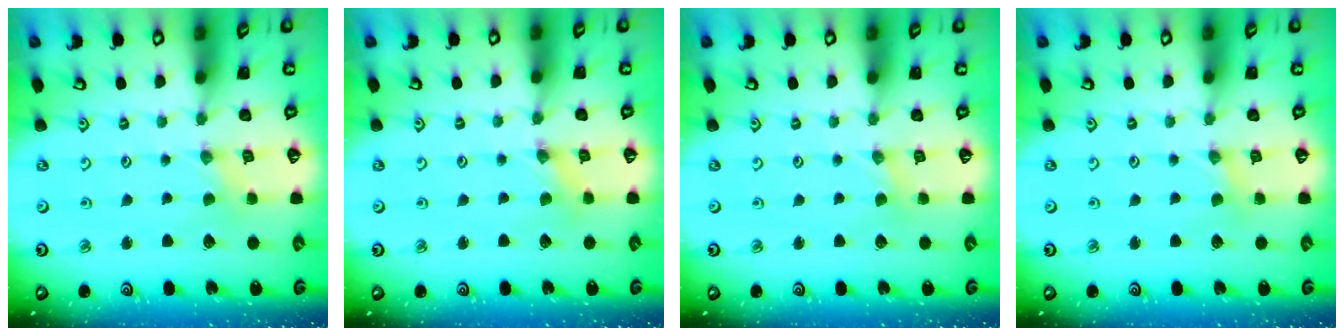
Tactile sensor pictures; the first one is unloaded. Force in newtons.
{"total": 1.3, "press": 1.3, "slide": 0.2}
{"total": 0.7, "press": 0.7, "slide": 0.1}
{"total": 1.7, "press": 1.7, "slide": 0.2}